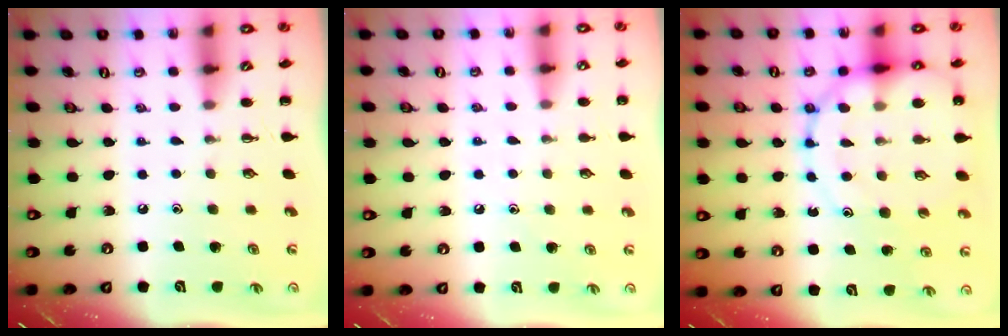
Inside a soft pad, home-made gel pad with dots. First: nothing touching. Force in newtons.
{"total": 5.7, "press": 5.4, "slide": 1.8}
{"total": 15.2, "press": 14.9, "slide": 2.8}